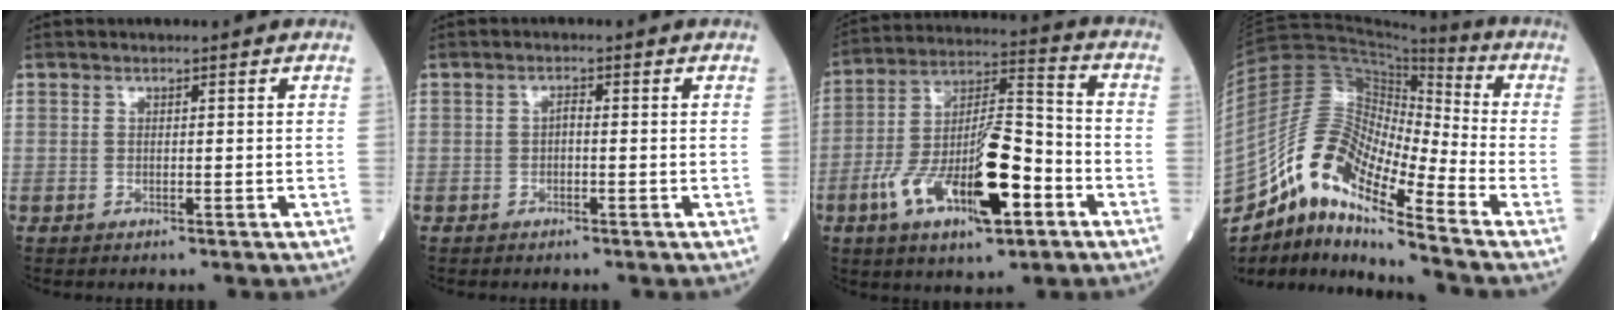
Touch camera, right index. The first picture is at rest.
{"total": 0.9, "force": [-0.3, 0.3, 0.8], "torque": [-0.013, 0.004, -0.008]}
{"total": 17.8, "force": [-6.6, 4.9, 15.8], "torque": [-0.301, 0.003, -0.107]}
{"total": 16.8, "force": [-12.1, 2.8, 11.3], "torque": [-0.219, 0.020, -0.220]}